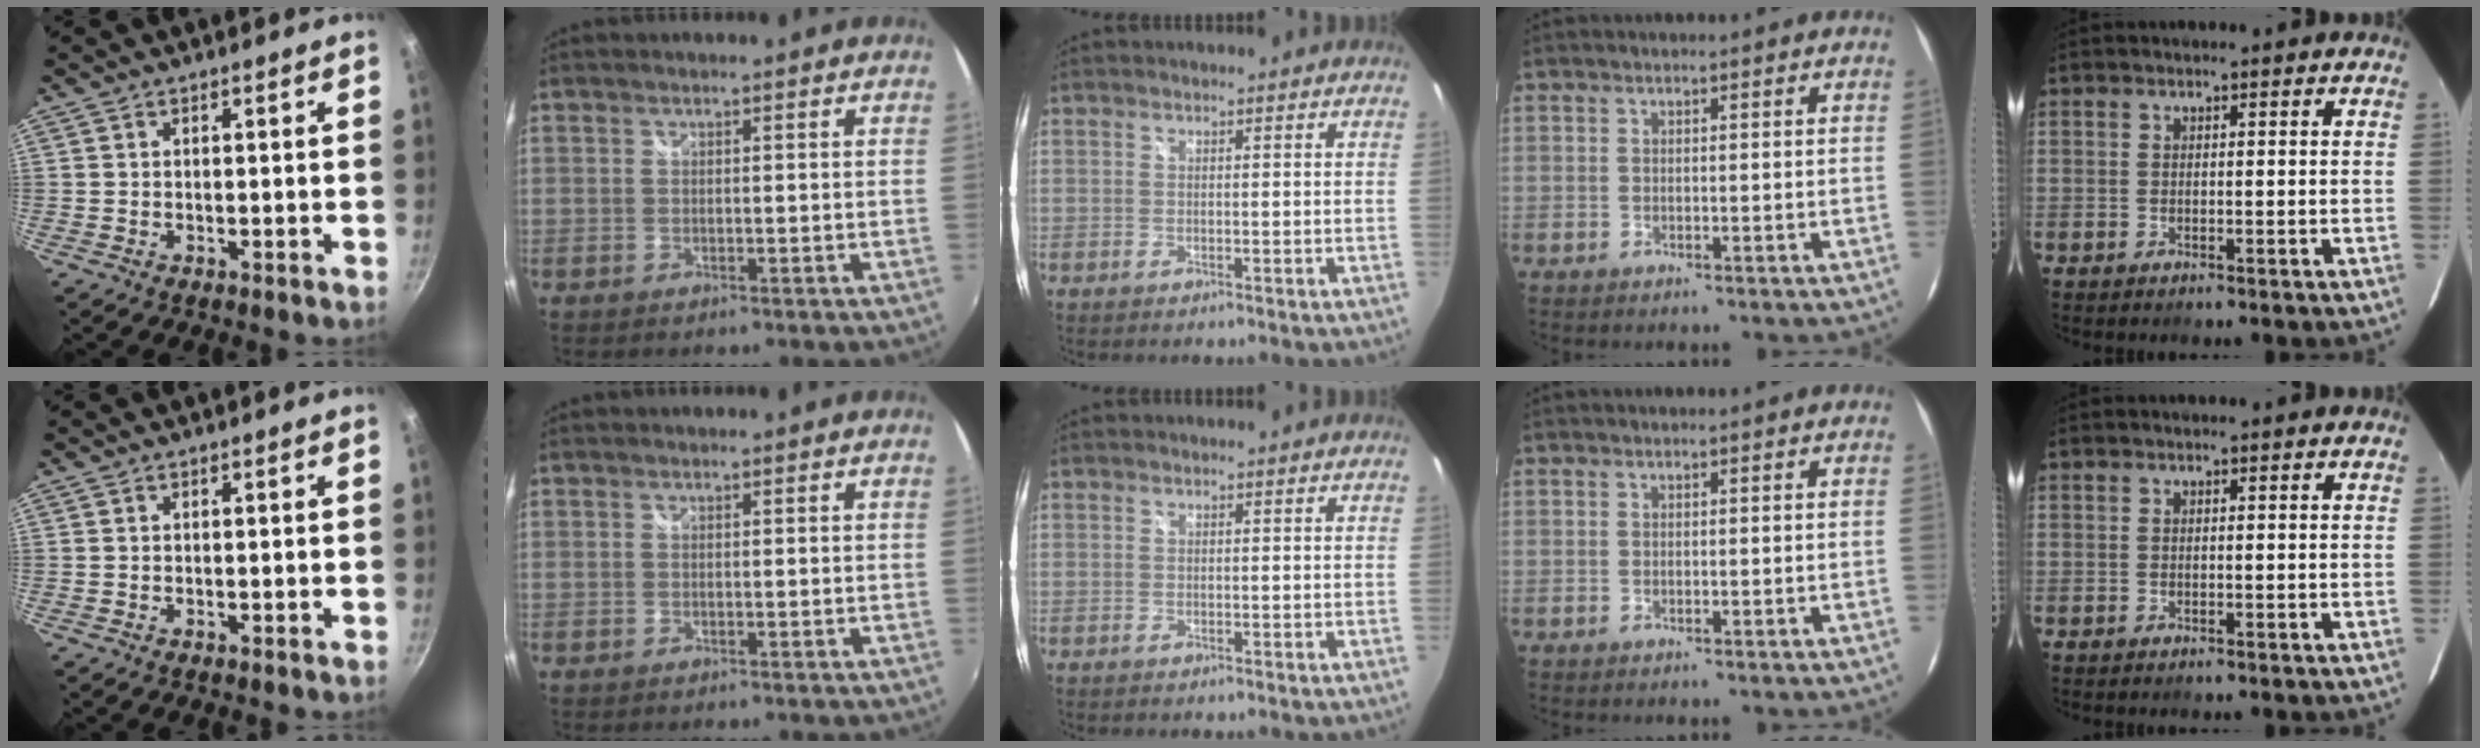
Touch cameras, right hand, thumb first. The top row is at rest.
{}